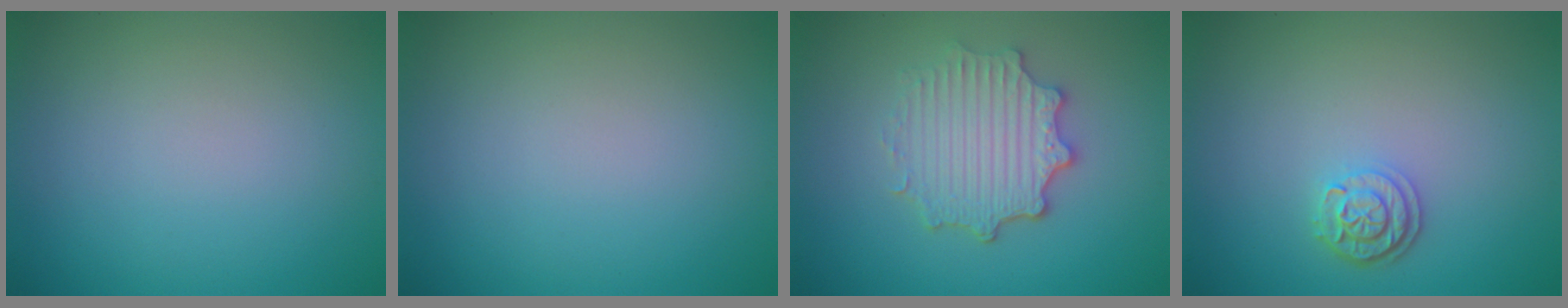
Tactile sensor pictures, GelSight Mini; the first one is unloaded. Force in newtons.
{"total": 0.0}
{"total": 4.5, "press": 3.6, "slide": 2.6}
{"total": 2.4, "press": 2.1, "slide": 1.2}